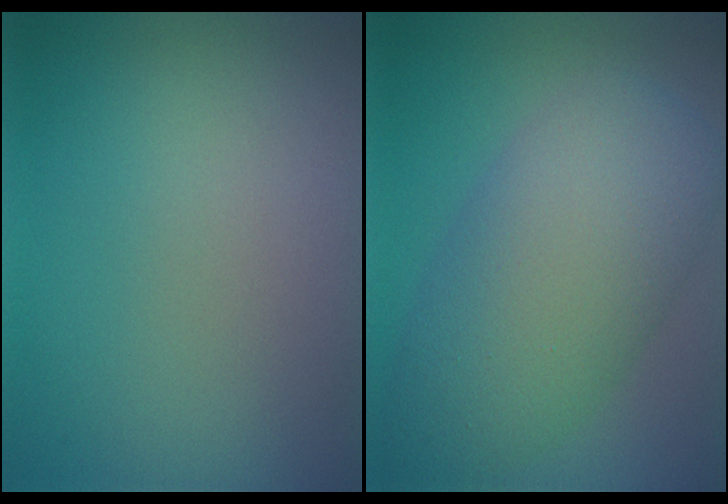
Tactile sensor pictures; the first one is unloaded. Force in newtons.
{"total": 8.5, "press": 8.5, "slide": 0.3}